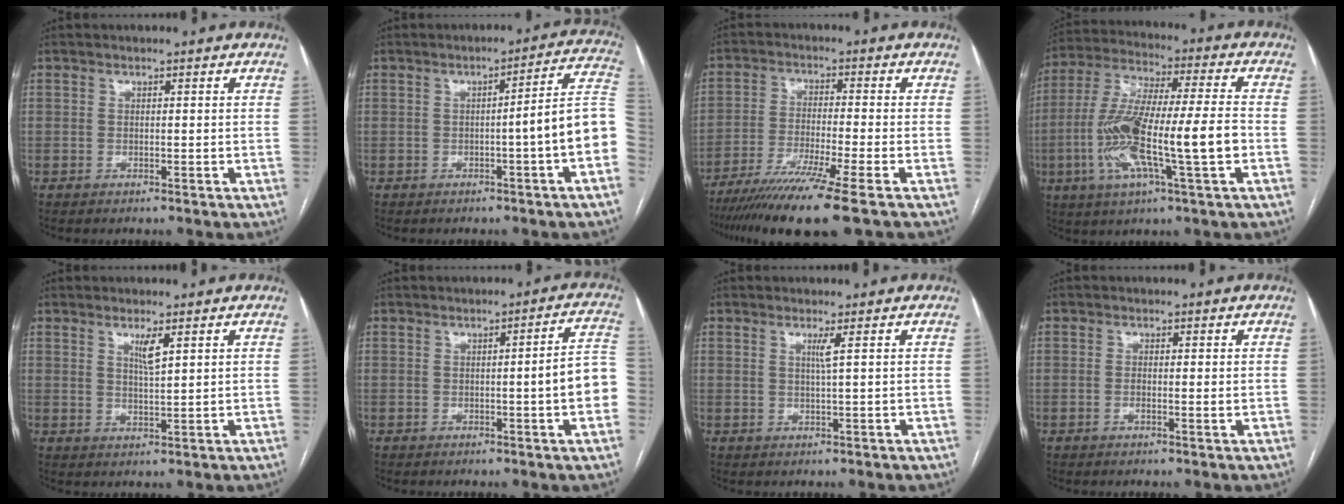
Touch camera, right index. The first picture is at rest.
{"total": 9.4, "force": [-2.2, -1.0, 9.1], "torque": [-0.104, 0.020, -0.035]}
{"total": 12.3, "force": [-9.0, -1.8, 8.2], "torque": [-0.140, -0.038, -0.146]}
{"total": 17.1, "force": [-3.9, 1.3, 16.5], "torque": [-0.328, -0.001, -0.071]}
{"total": 2.8, "force": [1.5, 0.0, 2.4], "torque": [-0.047, -0.007, 0.029]}
{"total": 6.9, "force": [-1.2, 0.0, 6.8], "torque": [-0.076, 0.014, -0.021]}
{"total": 1.5, "force": [0.6, -0.6, 1.3], "torque": [-0.027, -0.005, 0.012]}
{"total": 1.5, "force": [-0.1, 0.0, 1.5], "torque": [-0.026, -0.001, -0.002]}